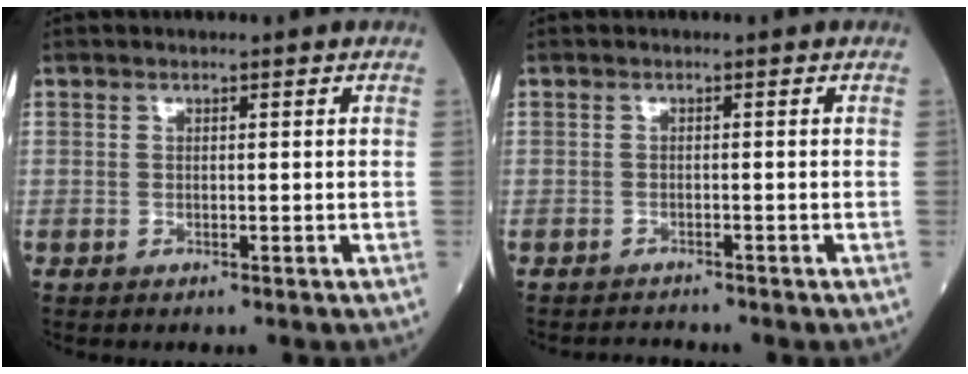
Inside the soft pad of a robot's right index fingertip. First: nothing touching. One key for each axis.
{"total": 1.3, "fx": -1.3, "fy": -0.2, "fz": -0.3, "tx": 0.004, "ty": -0.009, "tz": -0.019}